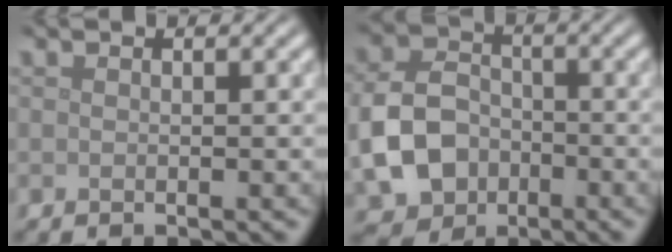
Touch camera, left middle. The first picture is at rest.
{"total": 6.7, "force": [-2.0, 5.3, 3.7], "torque": [-0.082, -0.005, -0.042]}